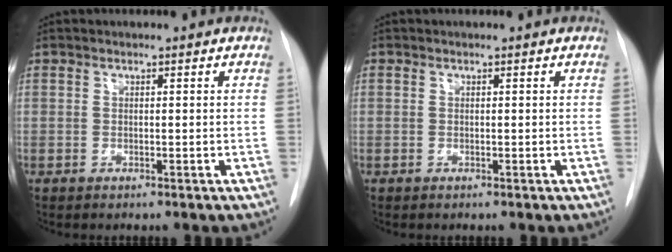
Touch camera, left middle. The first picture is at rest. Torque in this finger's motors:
{"motor_torque": [0.31, -0.27, 0.21, 0.05]}